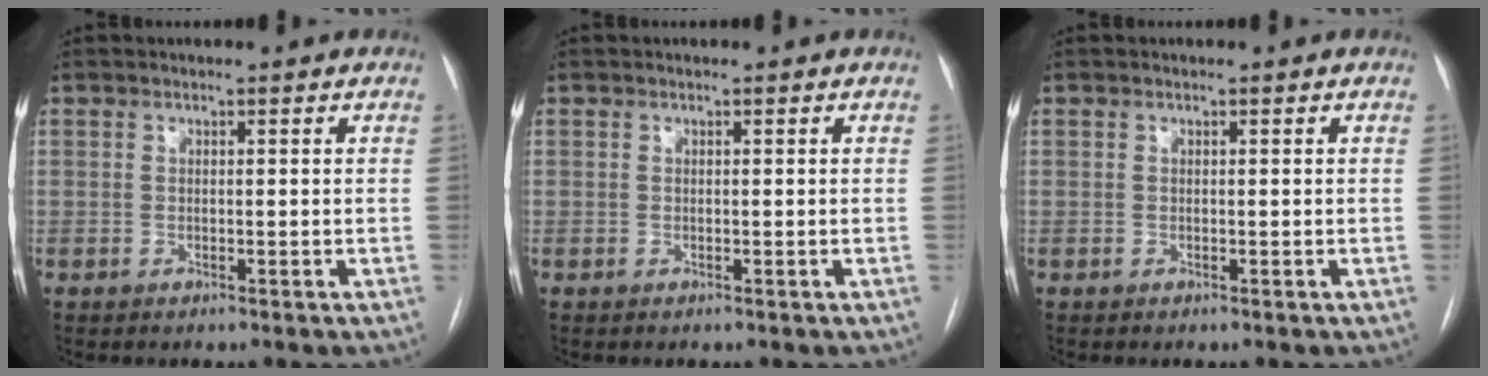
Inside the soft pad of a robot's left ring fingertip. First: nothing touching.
{"total": 0.0}
{"total": 0.0}